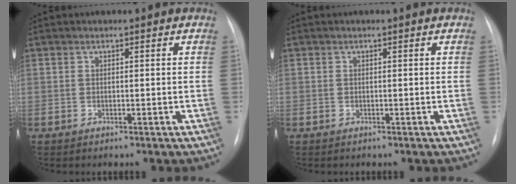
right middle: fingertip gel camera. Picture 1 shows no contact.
{"total": 0.0}